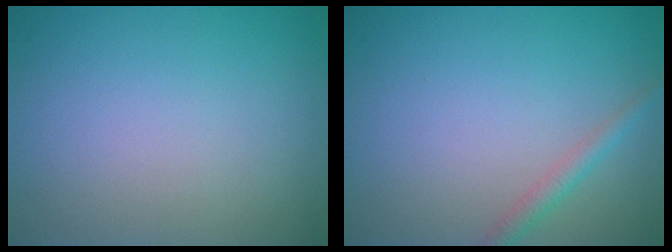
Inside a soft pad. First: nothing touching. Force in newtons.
{"total": 1.6, "press": 1.6, "slide": 0.1}